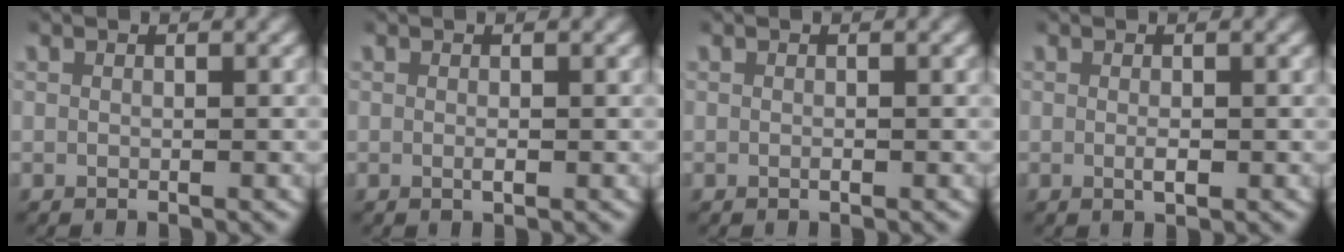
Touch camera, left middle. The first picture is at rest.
{"total": 0.6, "force": [0.0, 0.1, 0.6], "torque": [-0.011, -0.003, 0.000]}
{"total": 0.0}
{"total": 1.0, "force": [-0.1, 0.3, 0.9], "torque": [-0.016, -0.004, -0.001]}